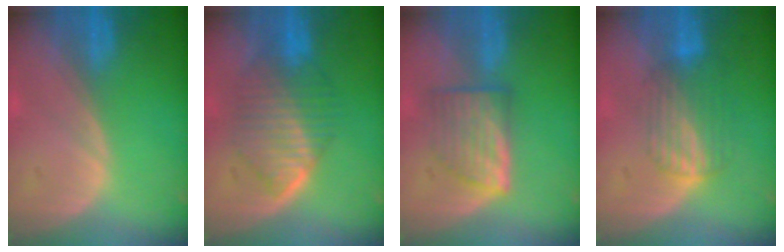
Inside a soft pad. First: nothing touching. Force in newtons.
{"total": 7.3, "press": 7.3, "slide": 0.2}
{"total": 6.3, "press": 6.0, "slide": 1.7}
{"total": 7.1, "press": 6.0, "slide": 3.9}